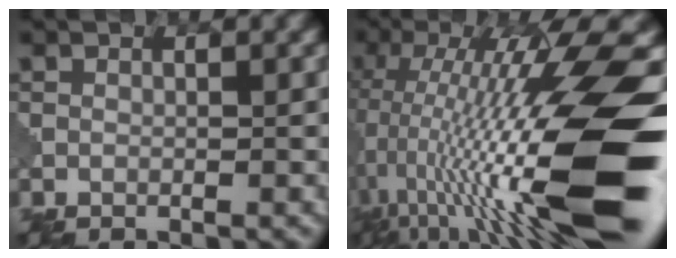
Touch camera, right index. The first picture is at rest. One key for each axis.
{"total": 18.6, "fx": -3.0, "fy": 3.6, "fz": 18.0, "tx": -0.300, "ty": 0.031, "tz": -0.053}